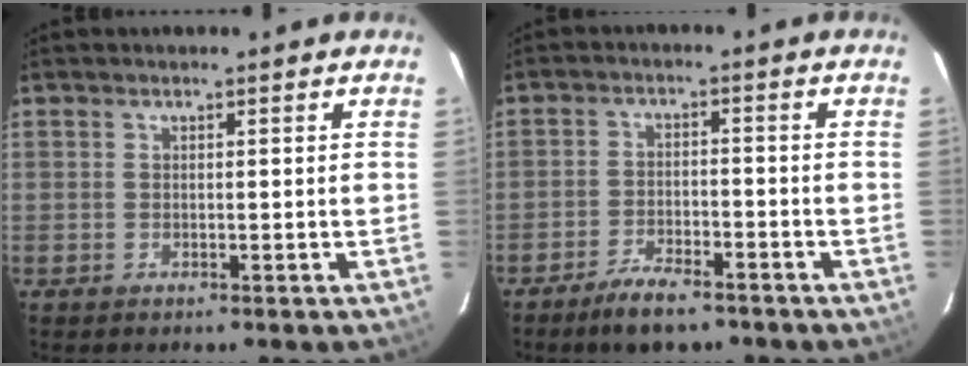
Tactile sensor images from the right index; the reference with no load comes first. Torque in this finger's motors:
{"motor_torque": [0.62, -0.59, 0.29, 0.04]}